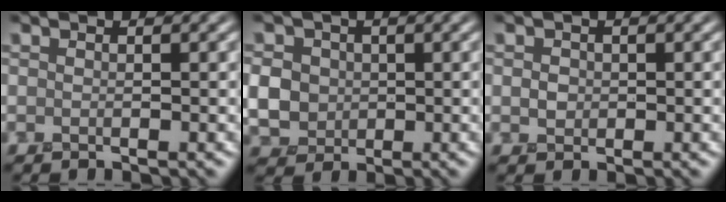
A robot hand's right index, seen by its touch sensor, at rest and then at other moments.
{"total": 4.9, "force": [0.0, 4.4, 2.2], "torque": [-0.063, 0.005, -0.008]}
{"total": 1.1, "force": [0.0, 1.0, 0.4], "torque": [-0.006, 0.000, -0.002]}